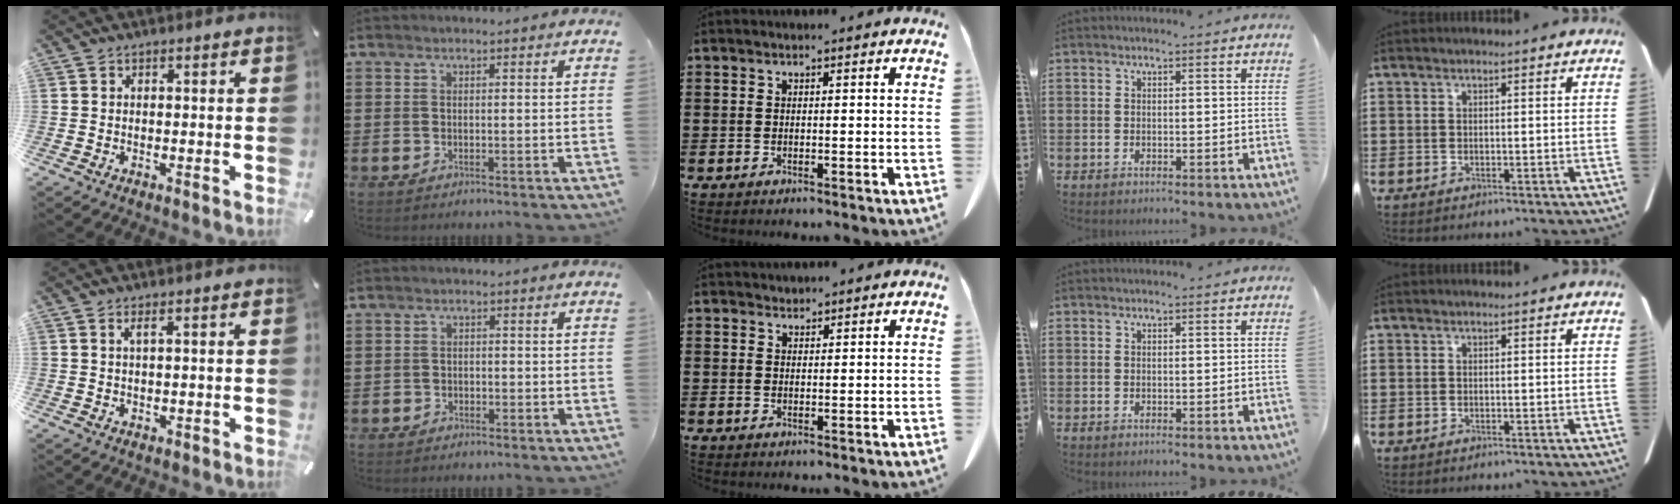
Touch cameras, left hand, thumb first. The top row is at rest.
{"thumb": {"total": 1.6, "force": [0.6, 0.4, 1.5], "torque": [-0.029, 0.001, 0.010]}, "index": {"total": 1.1, "force": [-0.7, 0.9, 0.0], "torque": [-0.006, 0.002, -0.018]}, "middle": {"total": 1.3, "force": [1.2, 0.5, -0.1], "torque": [-0.001, 0.001, 0.024]}}